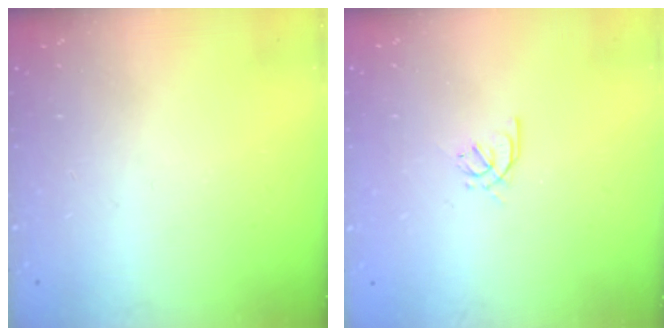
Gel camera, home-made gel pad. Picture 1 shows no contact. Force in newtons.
{"total": 2.4, "press": 2.4, "slide": 0.6}